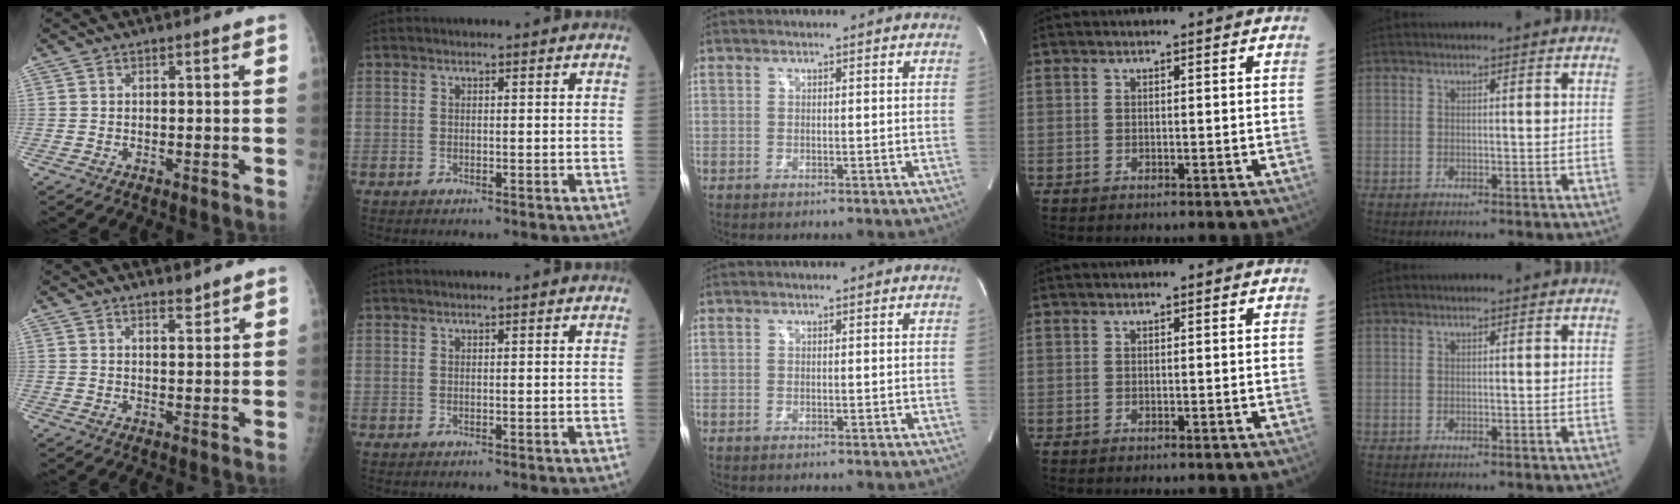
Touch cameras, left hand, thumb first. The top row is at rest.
{"thumb": {"total": 2.1, "force": [1.9, 0.6, 0.7], "torque": [-0.001, -0.016, 0.029]}, "index": {"total": 1.0, "force": [0.8, -0.2, 0.5], "torque": [-0.009, 0.012, 0.020]}}